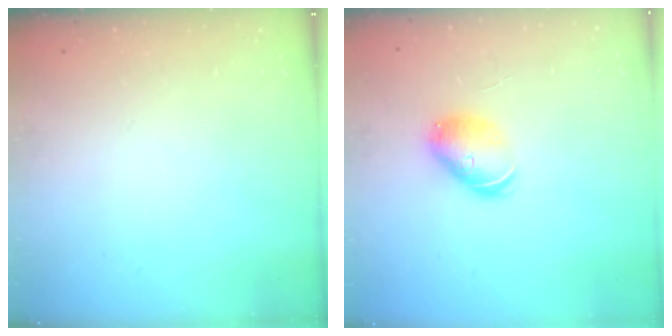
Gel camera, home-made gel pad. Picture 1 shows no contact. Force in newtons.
{"total": 8.3, "press": 8.2, "slide": 0.9}